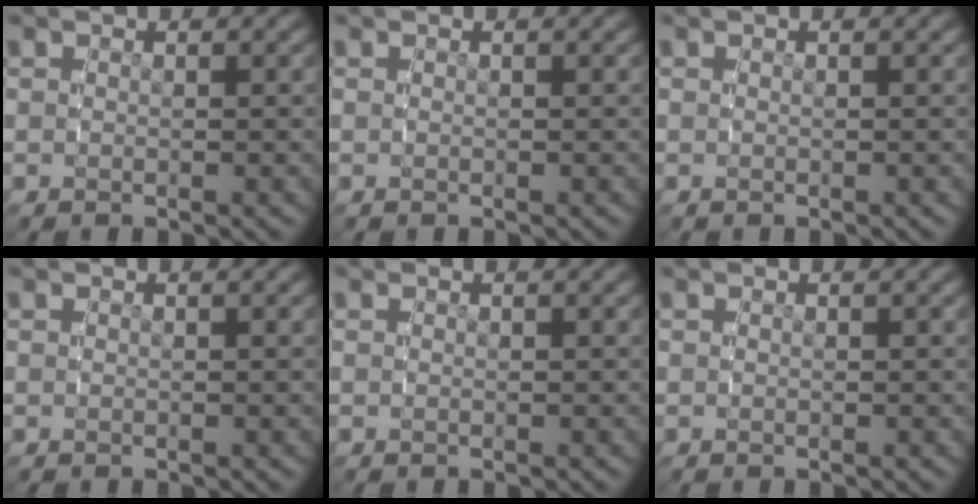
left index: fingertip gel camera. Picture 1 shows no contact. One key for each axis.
{"total": 0.0}
{"total": 0.0}
{"total": 0.0}
{"total": 0.0}
{"total": 0.0}